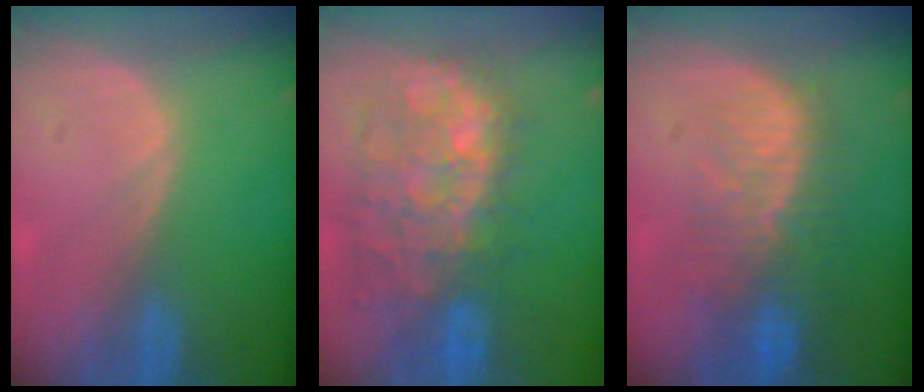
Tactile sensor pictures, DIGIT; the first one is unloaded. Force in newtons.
{"total": 11.7, "press": 10.8, "slide": 4.4}
{"total": 10.1, "press": 8.5, "slide": 5.5}